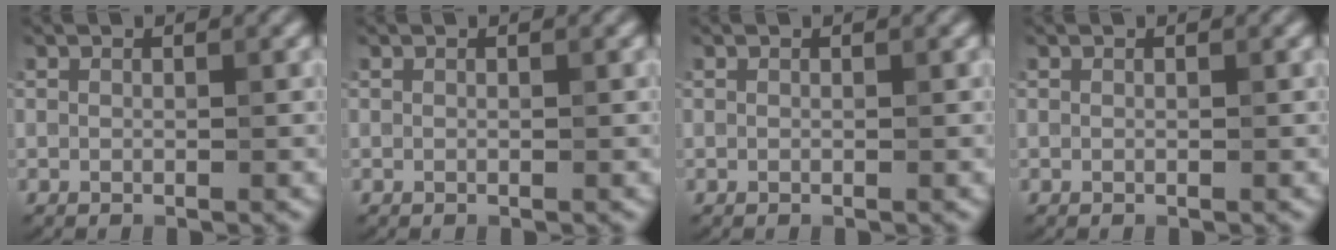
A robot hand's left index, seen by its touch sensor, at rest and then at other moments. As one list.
[{"total": 0.0}, {"total": 0.0}, {"total": 0.0}]